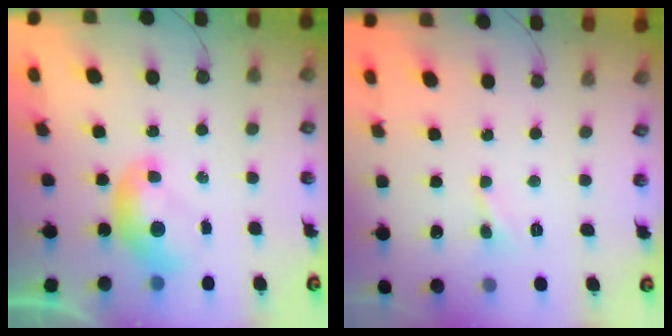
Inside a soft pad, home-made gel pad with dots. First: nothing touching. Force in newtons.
{"total": 1.5, "press": 1.4, "slide": 0.5}